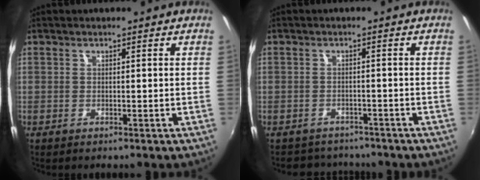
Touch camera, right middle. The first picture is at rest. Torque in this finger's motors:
{"motor_torque": [0.49, -0.58, -0.12, -0.02]}